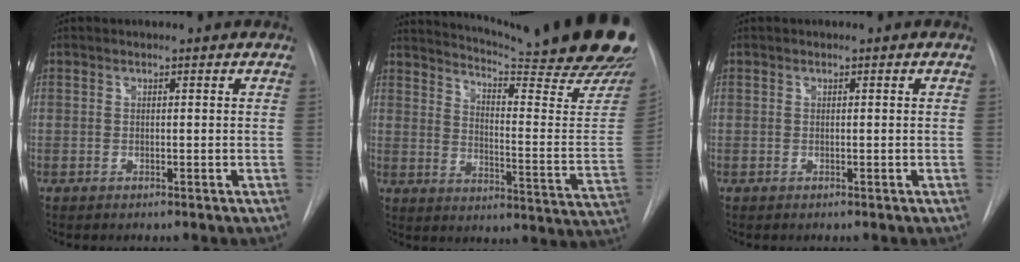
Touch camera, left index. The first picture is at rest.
{"total": 29.0, "force": [24.7, 1.8, 15.1], "torque": [-0.209, -0.123, 0.304]}
{"total": 0.0}